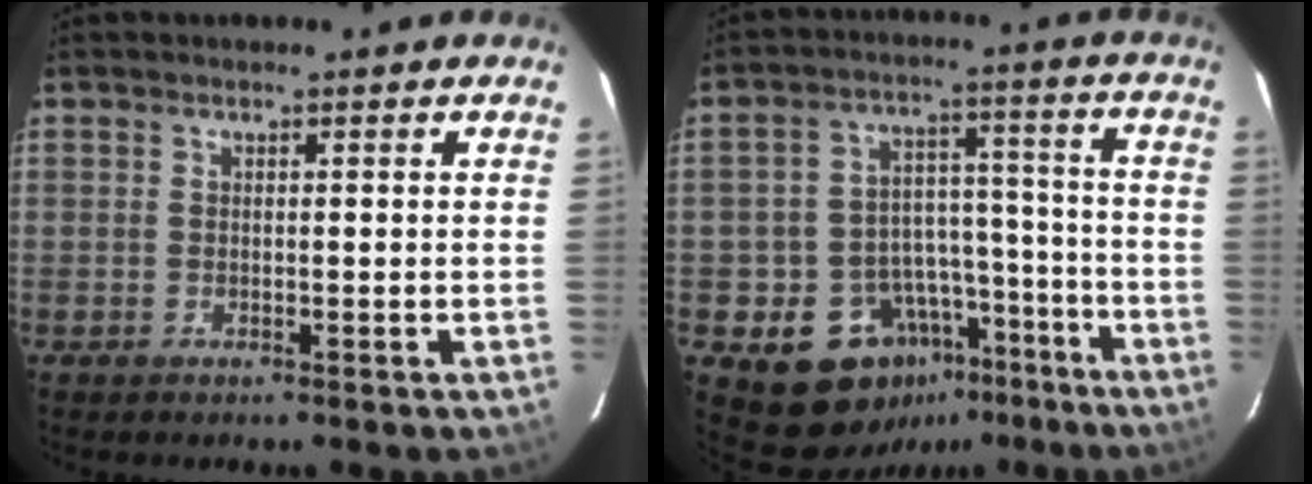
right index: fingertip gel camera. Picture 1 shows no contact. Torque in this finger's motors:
{"motor_torque": [1.12, -1.02, 0.21, 0.00]}